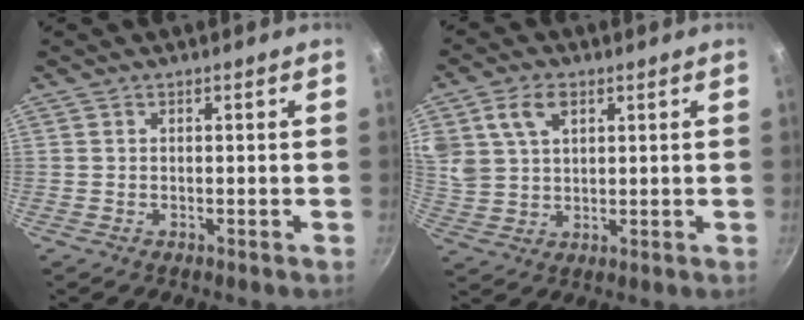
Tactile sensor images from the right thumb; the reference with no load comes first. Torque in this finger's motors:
{"motor_torque": [0.31, 2.42, 0.01, 0.44, 0.26]}